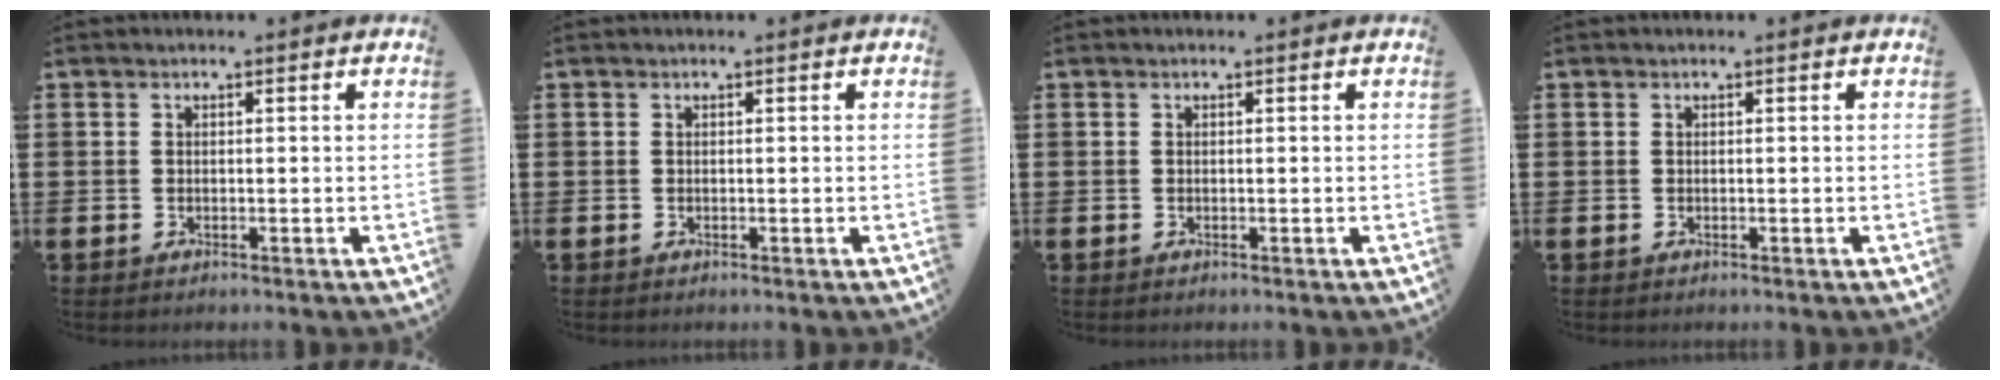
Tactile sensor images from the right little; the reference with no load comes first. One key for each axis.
{"total": 0.0}
{"total": 0.0}
{"total": 0.0}